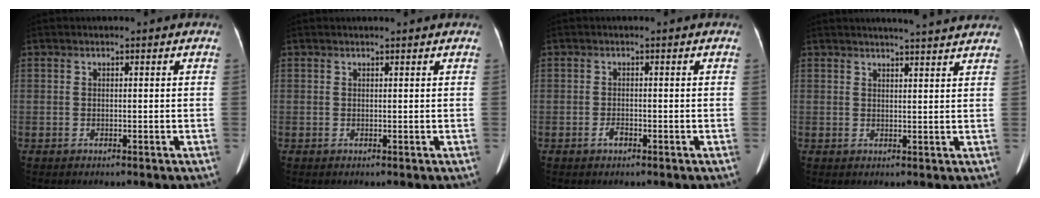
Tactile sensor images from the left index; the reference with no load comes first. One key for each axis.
{"total": 1.6, "fx": 1.5, "fy": 0.2, "fz": 0.5, "tx": -0.009, "ty": 0.017, "tz": 0.018}
{"total": 1.0, "fx": -0.6, "fy": 0.4, "fz": 0.6, "tx": -0.014, "ty": 0.001, "tz": -0.010}
{"total": 8.6, "fx": 7.9, "fy": 0.0, "fz": 3.3, "tx": -0.045, "ty": 0.012, "tz": 0.085}